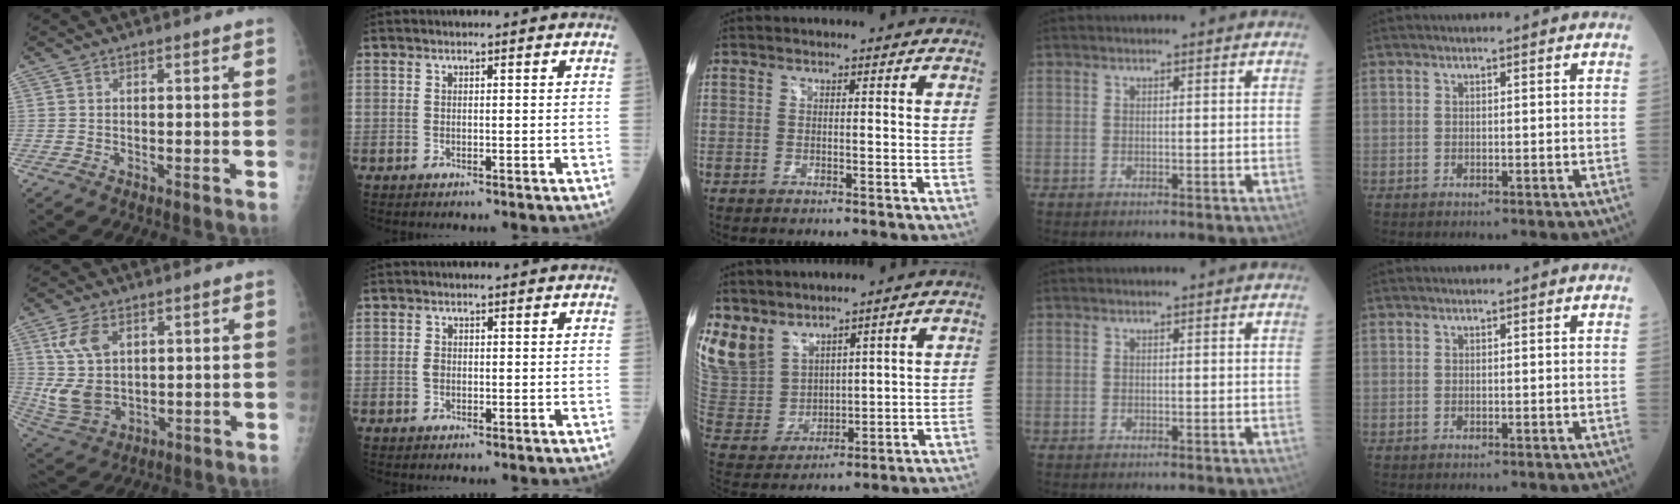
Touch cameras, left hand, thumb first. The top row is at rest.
{"thumb": {"total": 10.3, "force": [3.1, 6.5, 7.4], "torque": [-0.141, -0.011, 0.073]}, "index": {"total": 1.1, "force": [-0.2, 0.8, 0.7], "torque": [-0.016, 0.001, -0.003]}, "middle": {"total": 11.4, "force": [9.3, 5.7, 3.3], "torque": [-0.087, 0.002, 0.211]}}